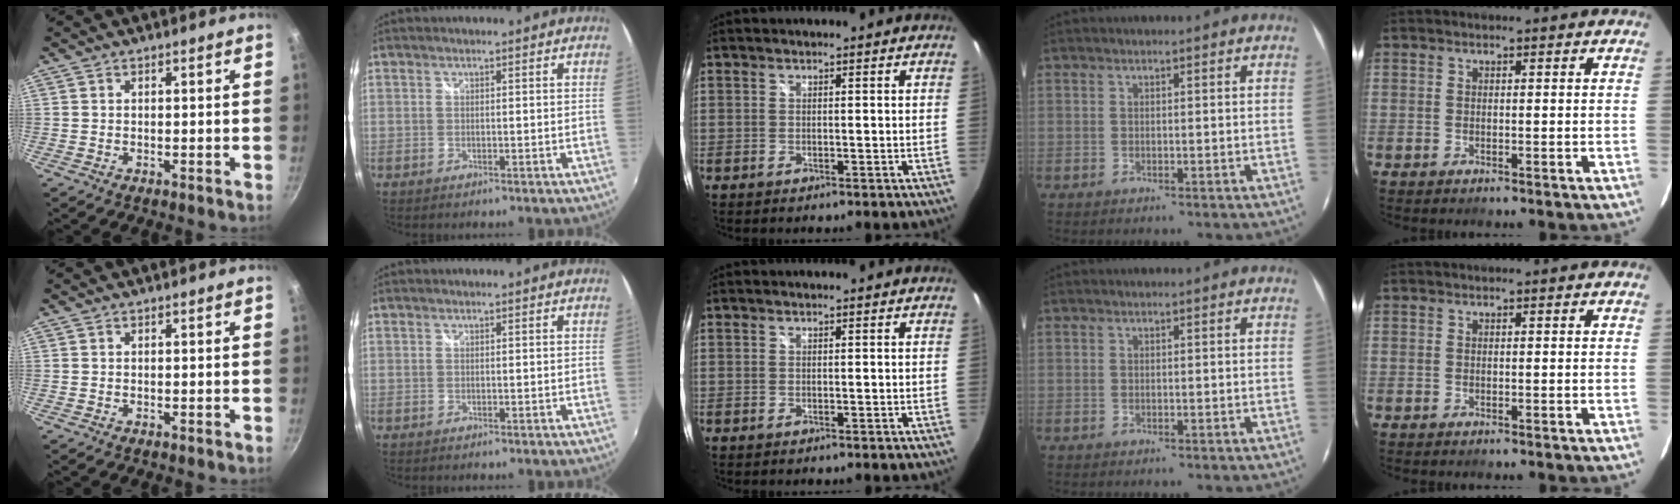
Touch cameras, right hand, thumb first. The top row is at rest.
{}